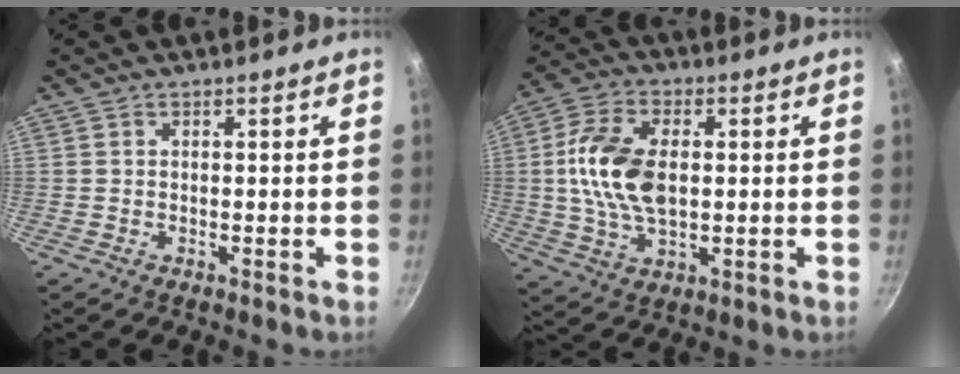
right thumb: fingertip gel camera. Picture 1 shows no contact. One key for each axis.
{"total": 13.8, "fx": 1.0, "fy": 8.2, "fz": 11.1, "tx": -0.201, "ty": 0.010, "tz": 0.013}